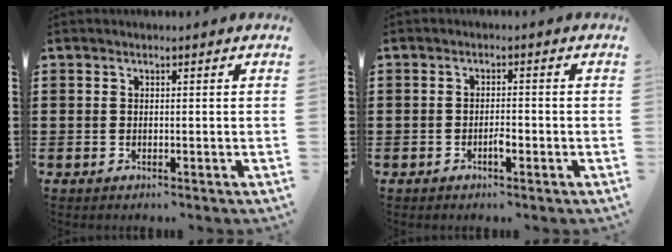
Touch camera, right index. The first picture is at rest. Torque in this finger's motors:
{"motor_torque": [-0.01, 0.02, 0.15, 0.00]}